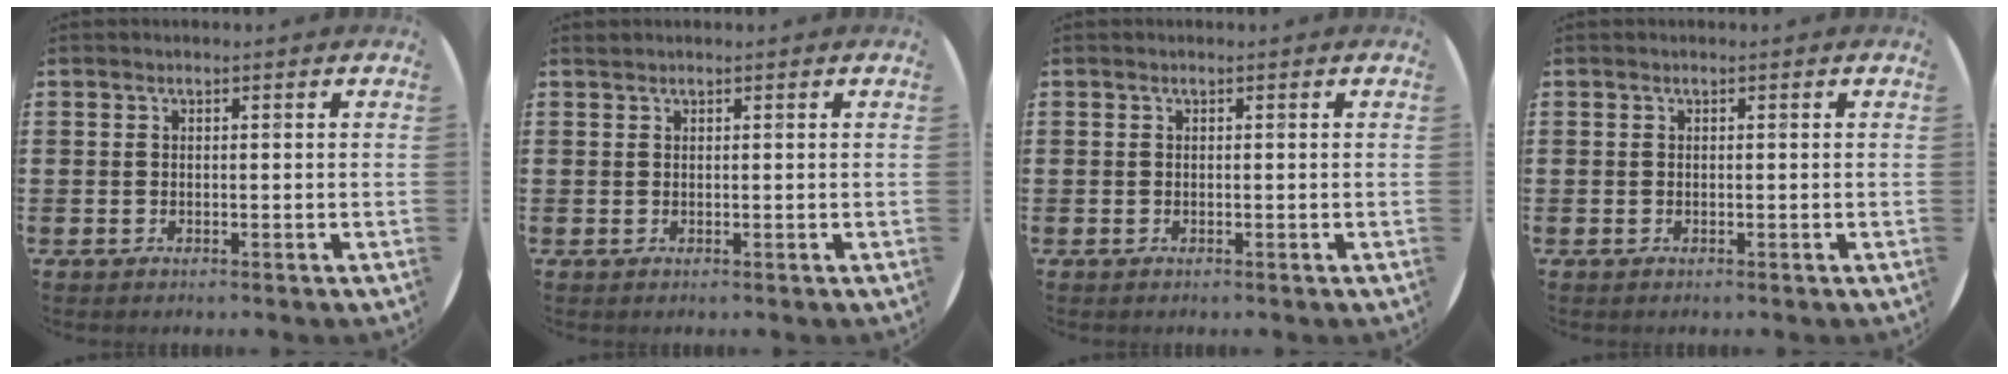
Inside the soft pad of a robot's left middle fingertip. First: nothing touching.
{"total": 0.0}
{"total": 0.0}
{"total": 0.0}